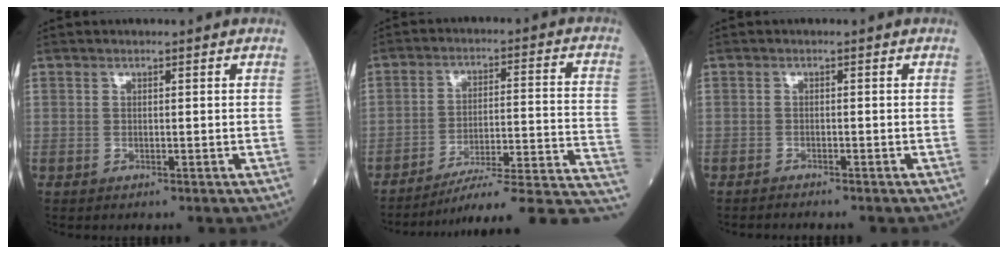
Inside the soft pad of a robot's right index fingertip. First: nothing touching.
{"total": 20.9, "force": [-18.4, 0.1, 9.8], "torque": [-0.057, 0.015, -0.254]}
{"total": 1.5, "force": [-1.5, -0.2, 0.2], "torque": [-0.007, -0.004, -0.023]}